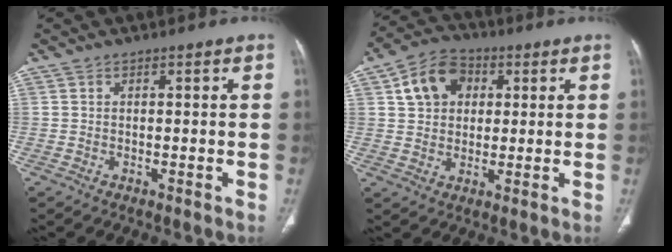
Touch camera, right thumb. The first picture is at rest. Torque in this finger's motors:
{"motor_torque": [-0.45, 0.52, 0.52, 0.22, 0.02]}